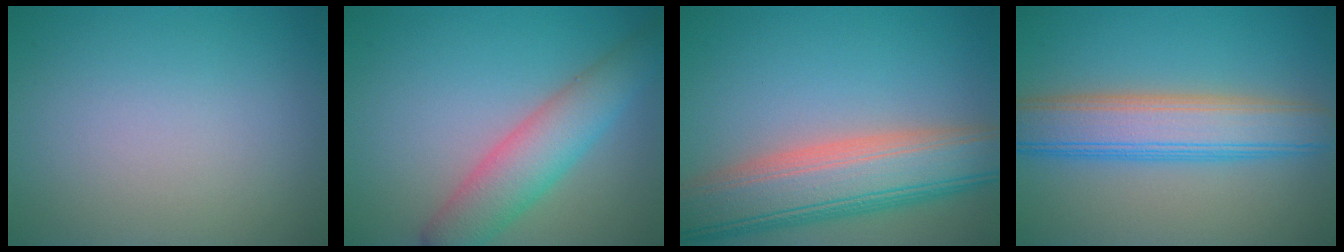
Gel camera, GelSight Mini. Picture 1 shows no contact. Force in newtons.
{"total": 5.4, "press": 5.4, "slide": 0.1}
{"total": 9.6, "press": 9.6, "slide": 0.8}
{"total": 7.0, "press": 7.0, "slide": 0.3}